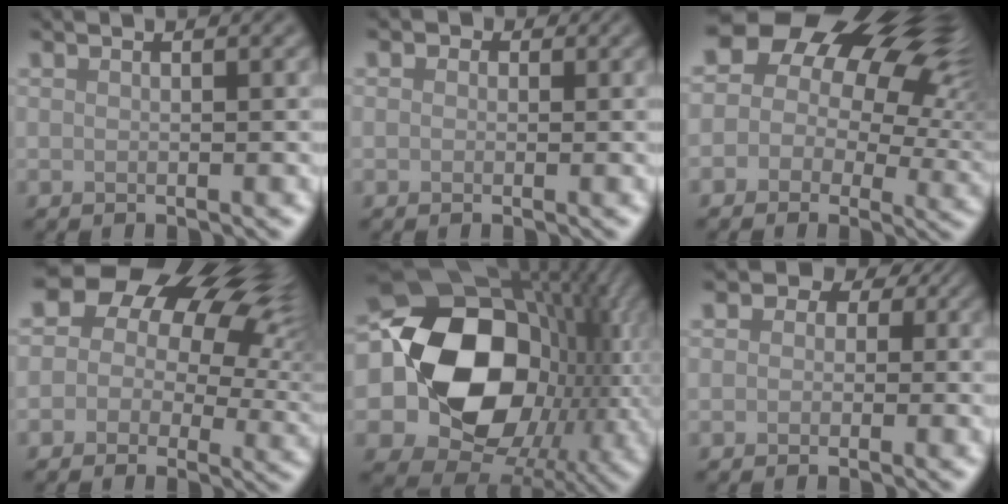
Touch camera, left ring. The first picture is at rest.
{"total": 1.4, "force": [0.5, 1.3, 0.5], "torque": [0.002, 0.001, -0.009]}
{"total": 17.5, "force": [7.1, 12.1, 10.5], "torque": [-0.162, 0.051, 0.100]}
{"total": 15.6, "force": [6.5, 11.3, 8.7], "torque": [-0.136, 0.048, 0.090]}
{"total": 18.2, "force": [-0.2, 14.4, 11.2], "torque": [-0.198, -0.016, 0.011]}
{"total": 4.5, "force": [1.3, 3.7, 2.2], "torque": [0.003, 0.016, -0.024]}